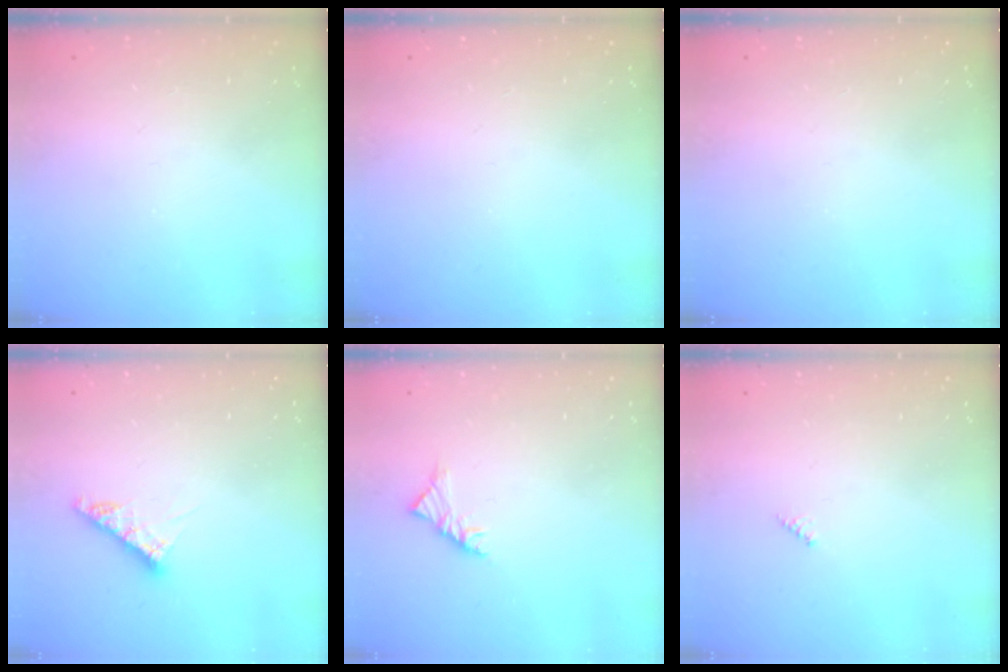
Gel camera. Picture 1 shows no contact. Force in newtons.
{"total": 0.0}
{"total": 0.0}
{"total": 7.9, "press": 7.8, "slide": 0.6}
{"total": 3.5, "press": 3.4, "slide": 1.1}
{"total": 2.0, "press": 2.0, "slide": 0.2}